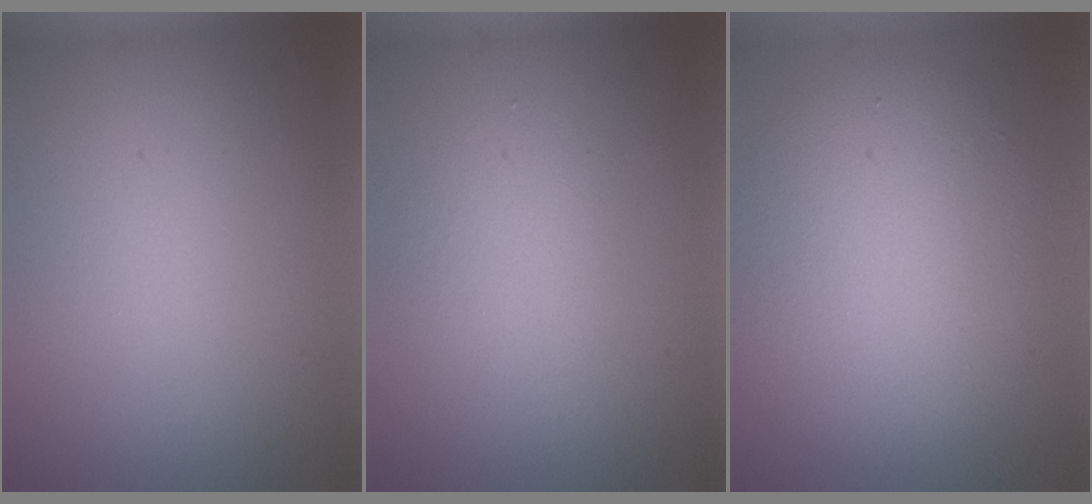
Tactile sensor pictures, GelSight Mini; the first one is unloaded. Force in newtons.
{"total": 2.1, "press": 2.1, "slide": 0.1}
{"total": 7.2, "press": 7.2, "slide": 0.3}